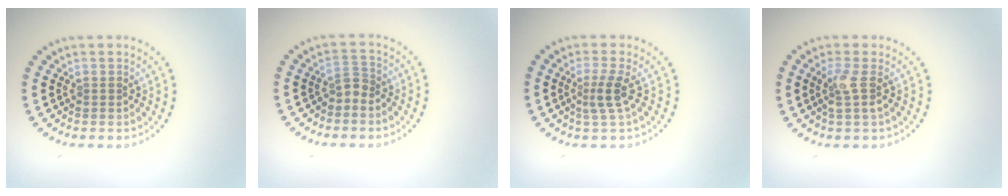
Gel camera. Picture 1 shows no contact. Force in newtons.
{"total": 1.5, "press": 1.1, "slide": 1.0}
{"total": 2.0, "press": 1.4, "slide": 1.4}
{"total": 1.8, "press": 1.5, "slide": 1.1}